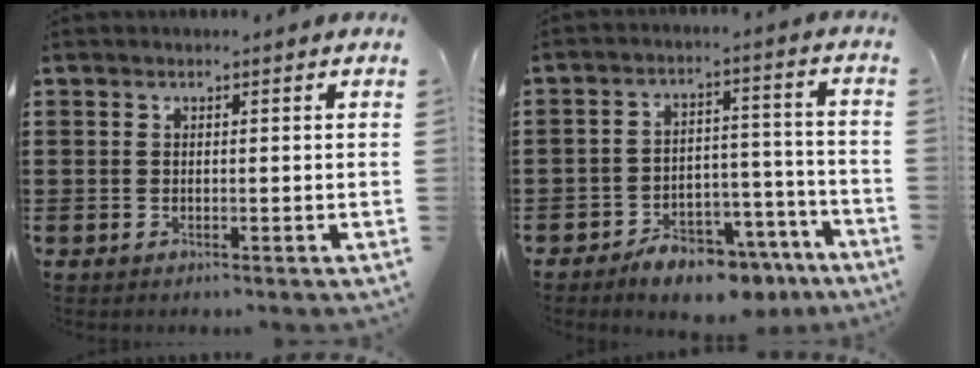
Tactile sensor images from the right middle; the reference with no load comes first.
{"total": 6.9, "force": [-6.2, 2.2, 2.2], "torque": [-0.026, 0.027, -0.114]}